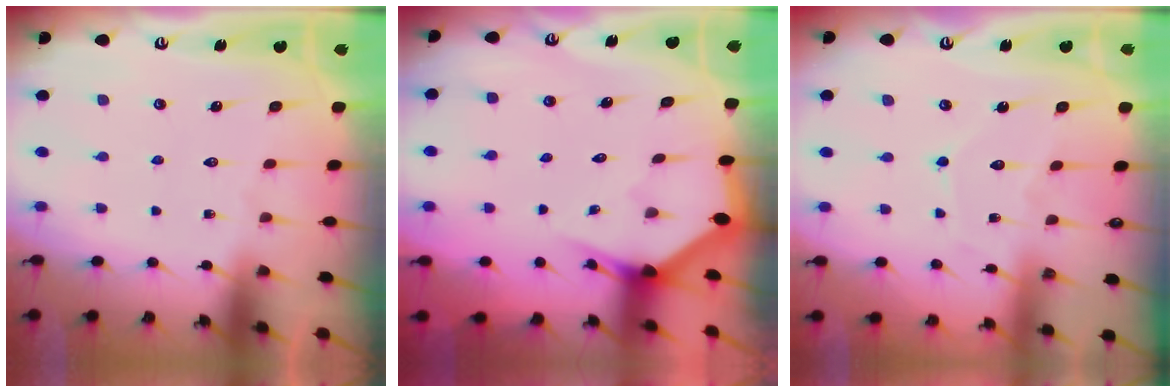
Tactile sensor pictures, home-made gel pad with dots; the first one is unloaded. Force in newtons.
{"total": 2.6, "press": 2.6, "slide": 0.2}
{"total": 6.0, "press": 6.0, "slide": 0.8}